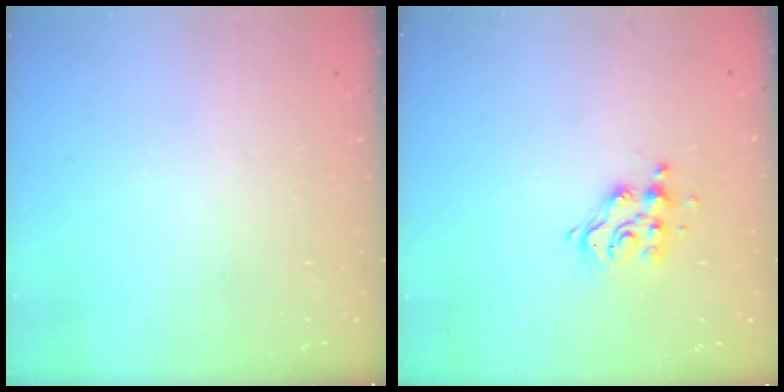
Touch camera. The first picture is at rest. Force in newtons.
{"total": 9.2, "press": 9.2, "slide": 0.8}